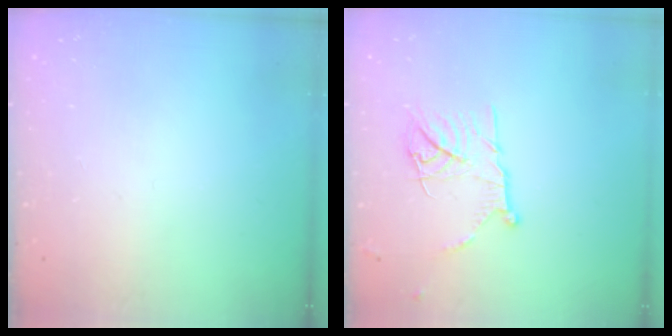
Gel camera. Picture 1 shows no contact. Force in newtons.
{"total": 12.8, "press": 12.8, "slide": 1.1}